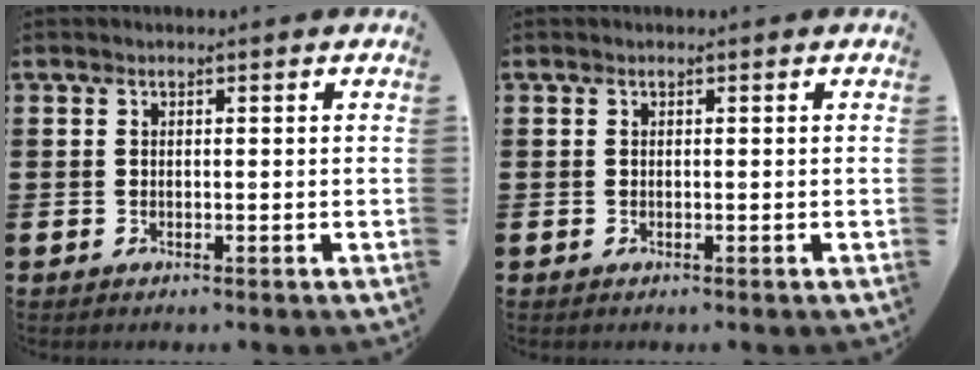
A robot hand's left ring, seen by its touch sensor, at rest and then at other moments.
{"total": 0.0}